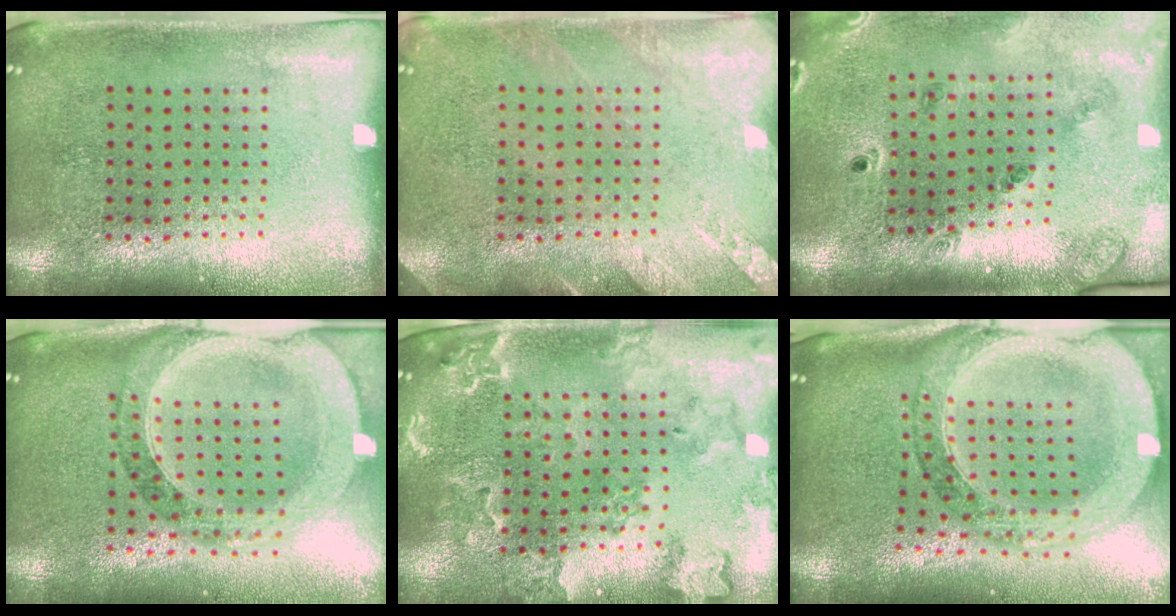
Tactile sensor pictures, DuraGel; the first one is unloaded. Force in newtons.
{"total": 2.1, "press": 2.1, "slide": 0.2}
{"total": 1.6, "press": 1.5, "slide": 0.4}
{"total": 1.6, "press": 1.5, "slide": 0.6}
{"total": 1.8, "press": 1.8, "slide": 0.3}
{"total": 2.6, "press": 2.3, "slide": 1.3}